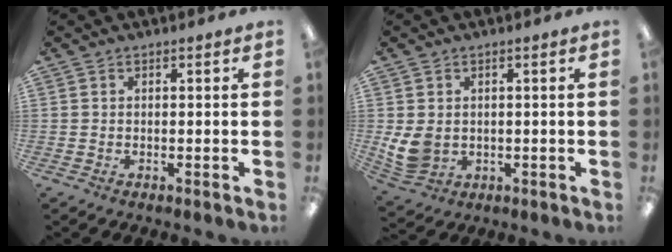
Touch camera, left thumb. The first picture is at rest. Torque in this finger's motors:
{"motor_torque": [-0.22, 0.48, 0.27, -0.30, 0.04]}